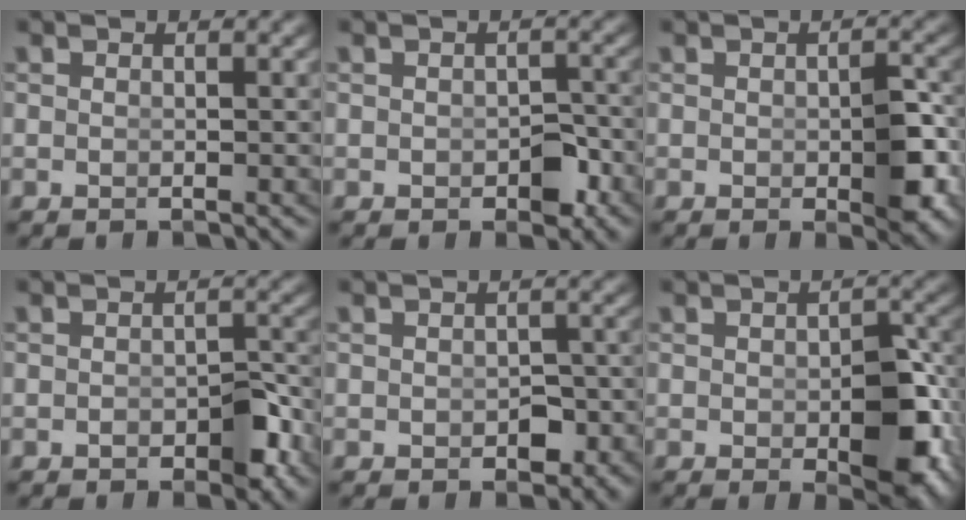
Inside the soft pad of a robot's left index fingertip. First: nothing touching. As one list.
[{"total": 1.9, "force": [-1.0, 1.0, 1.2], "torque": [-0.007, -0.007, -0.013]}, {"total": 3.9, "force": [-0.8, 1.7, 3.4], "torque": [-0.050, -0.014, -0.009]}, {"total": 2.4, "force": [-1.2, 1.0, 1.8], "torque": [-0.020, -0.007, -0.015]}, {"total": 1.8, "force": [-1.3, 1.0, 0.7], "torque": [-0.002, -0.010, -0.016]}, {"total": 5.7, "force": [-1.5, 2.9, 4.7], "torque": [-0.060, -0.022, -0.014]}]